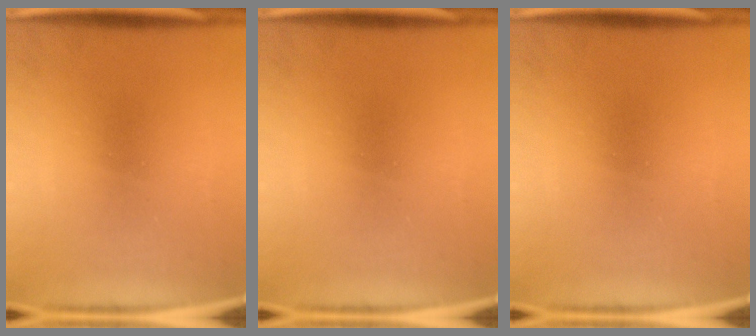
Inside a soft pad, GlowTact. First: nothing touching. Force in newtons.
{"total": 0.0}
{"total": 0.0}